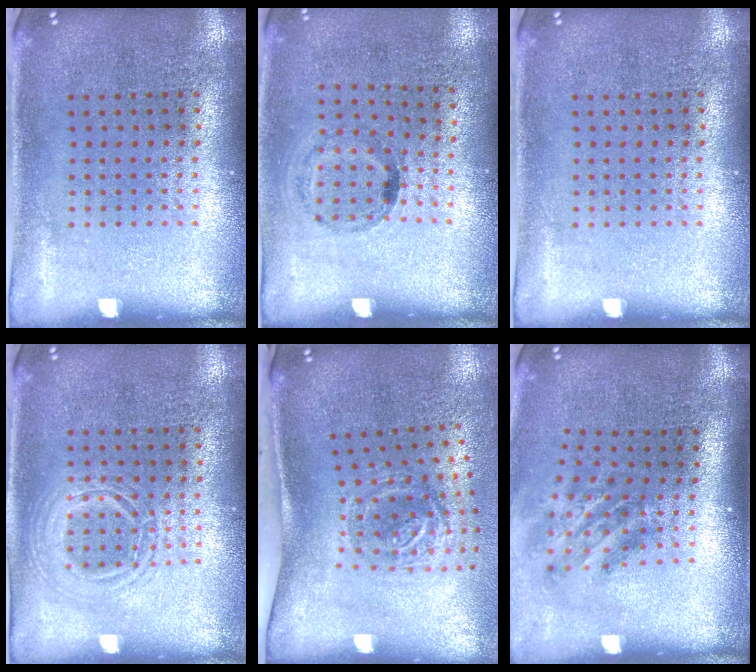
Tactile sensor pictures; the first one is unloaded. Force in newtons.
{"total": 1.1, "press": 0.6, "slide": 0.9}
{"total": 0.0}
{"total": 1.2, "press": 1.2, "slide": 0.1}
{"total": 1.9, "press": 1.2, "slide": 1.5}
{"total": 1.9, "press": 1.2, "slide": 1.5}